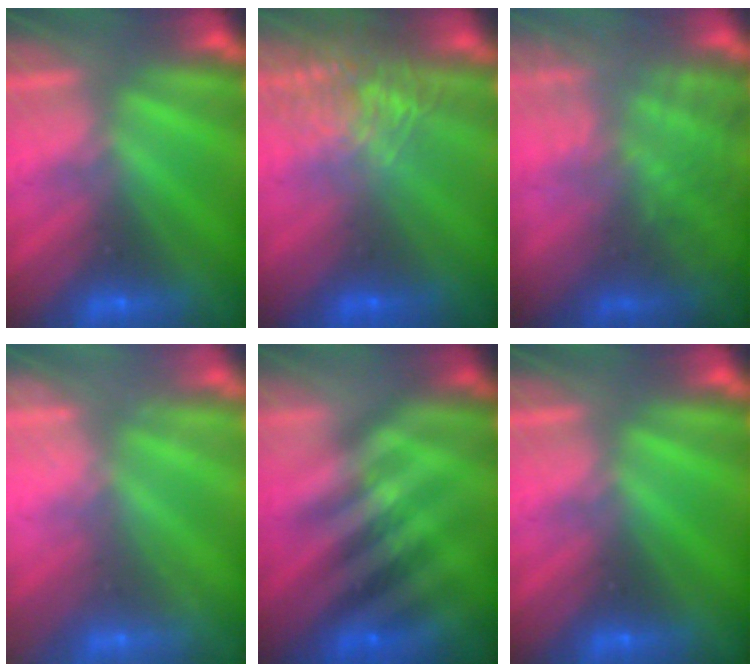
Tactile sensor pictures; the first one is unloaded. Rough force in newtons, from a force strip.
{"total": 7.0}
{"total": 7.0}
{"total": 2.4}
{"total": 2.3}
{"total": 0.0}